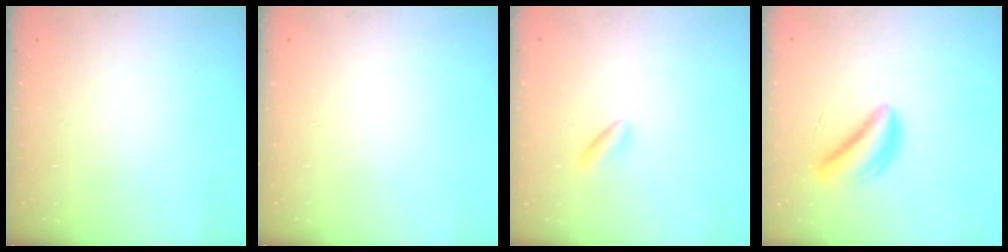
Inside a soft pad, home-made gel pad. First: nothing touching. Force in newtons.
{"total": 0.0}
{"total": 3.0, "press": 2.7, "slide": 1.2}
{"total": 6.0, "press": 5.7, "slide": 1.9}